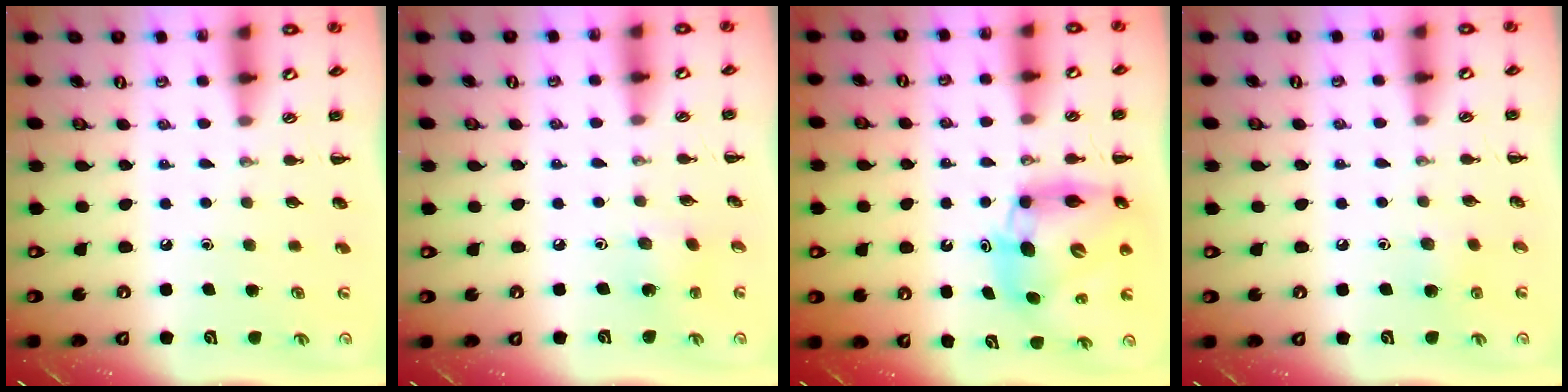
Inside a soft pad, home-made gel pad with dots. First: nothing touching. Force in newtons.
{"total": 1.5, "press": 1.4, "slide": 0.5}
{"total": 11.4, "press": 10.8, "slide": 3.8}
{"total": 4.6, "press": 4.4, "slide": 1.4}